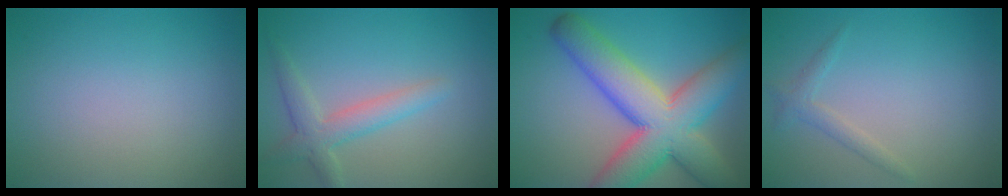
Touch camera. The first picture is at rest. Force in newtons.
{"total": 3.1, "press": 3.1, "slide": 0.2}
{"total": 11.2, "press": 11.1, "slide": 0.4}
{"total": 1.4, "press": 1.4, "slide": 0.1}